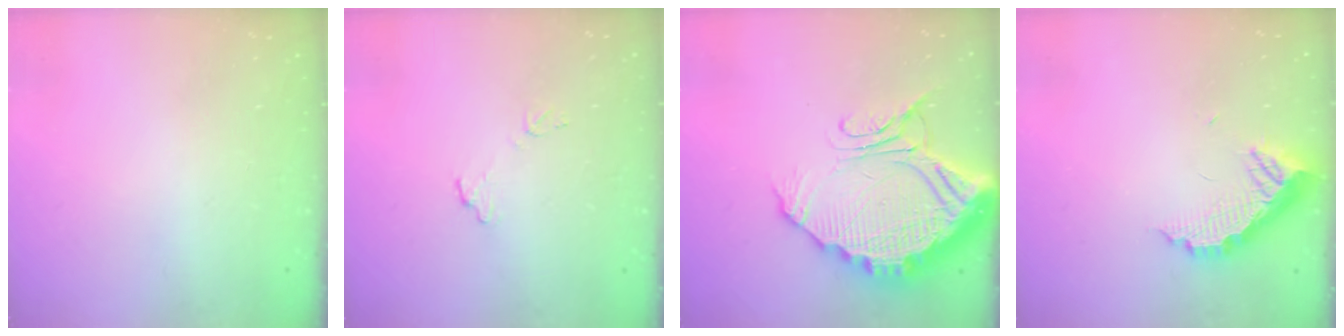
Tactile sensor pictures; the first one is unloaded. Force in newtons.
{"total": 6.4, "press": 6.4, "slide": 0.3}
{"total": 19.5, "press": 19.4, "slide": 2.3}
{"total": 10.0, "press": 10.0, "slide": 0.7}